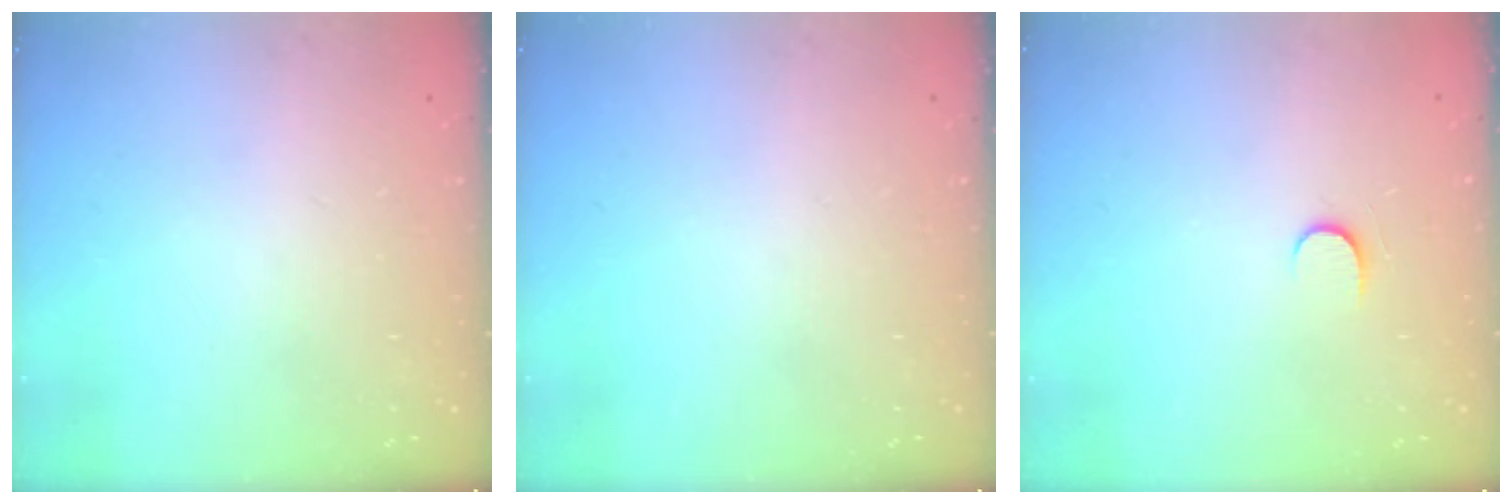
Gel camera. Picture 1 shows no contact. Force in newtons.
{"total": 0.0}
{"total": 5.3, "press": 5.3, "slide": 0.6}